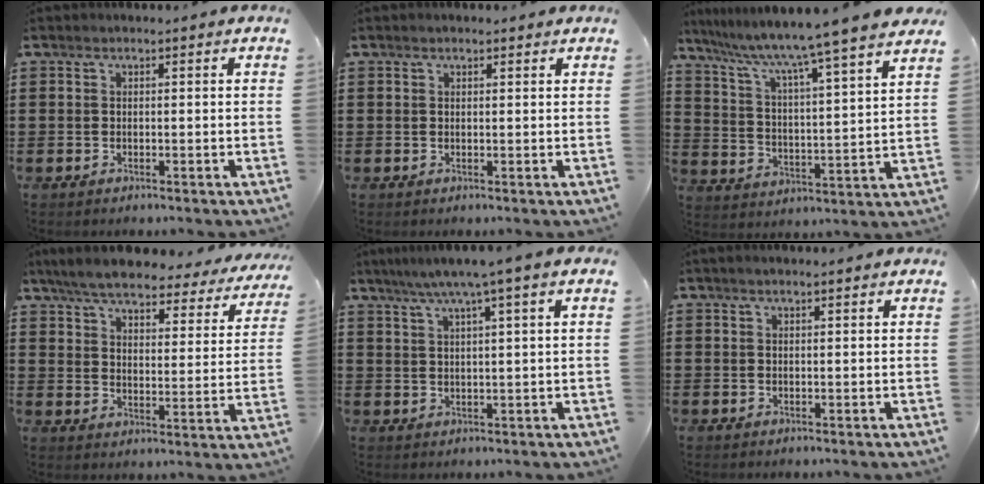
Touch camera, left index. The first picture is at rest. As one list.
[{"total": 0.8, "force": [0.6, 0.3, 0.4], "torque": [-0.008, 0.003, 0.011]}, {"total": 7.4, "force": [6.3, -1.8, 3.4], "torque": [-0.093, -0.060, 0.094]}, {"total": 6.5, "force": [5.9, 1.0, 2.4], "torque": [-0.075, -0.035, 0.102]}, {"total": 4.9, "force": [3.3, -0.7, 3.6], "torque": [-0.079, -0.008, 0.053]}, {"total": 1.2, "force": [1.0, 0.1, 0.7], "torque": [-0.014, 0.002, 0.018]}]